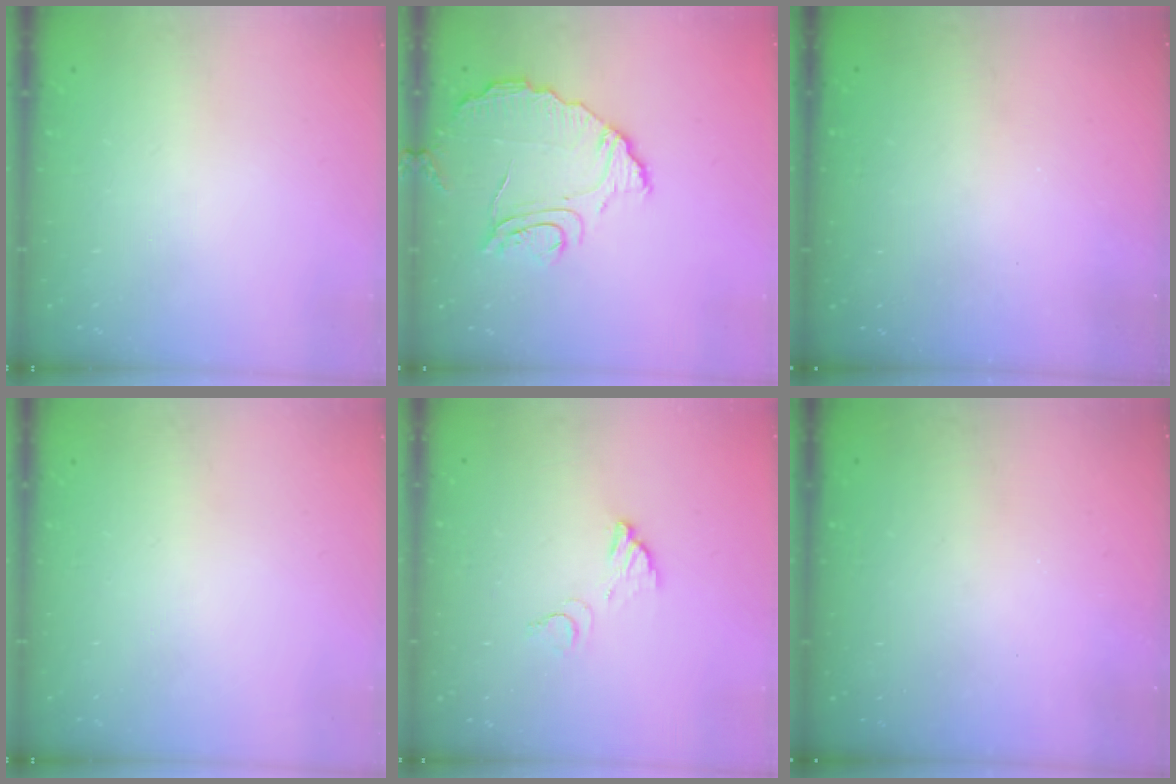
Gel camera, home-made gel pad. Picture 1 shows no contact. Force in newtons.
{"total": 9.6, "press": 9.6, "slide": 0.2}
{"total": 3.3, "press": 3.3, "slide": 0.1}
{"total": 0.0}
{"total": 3.8, "press": 3.8, "slide": 0.2}
{"total": 3.1, "press": 3.1, "slide": 0.1}